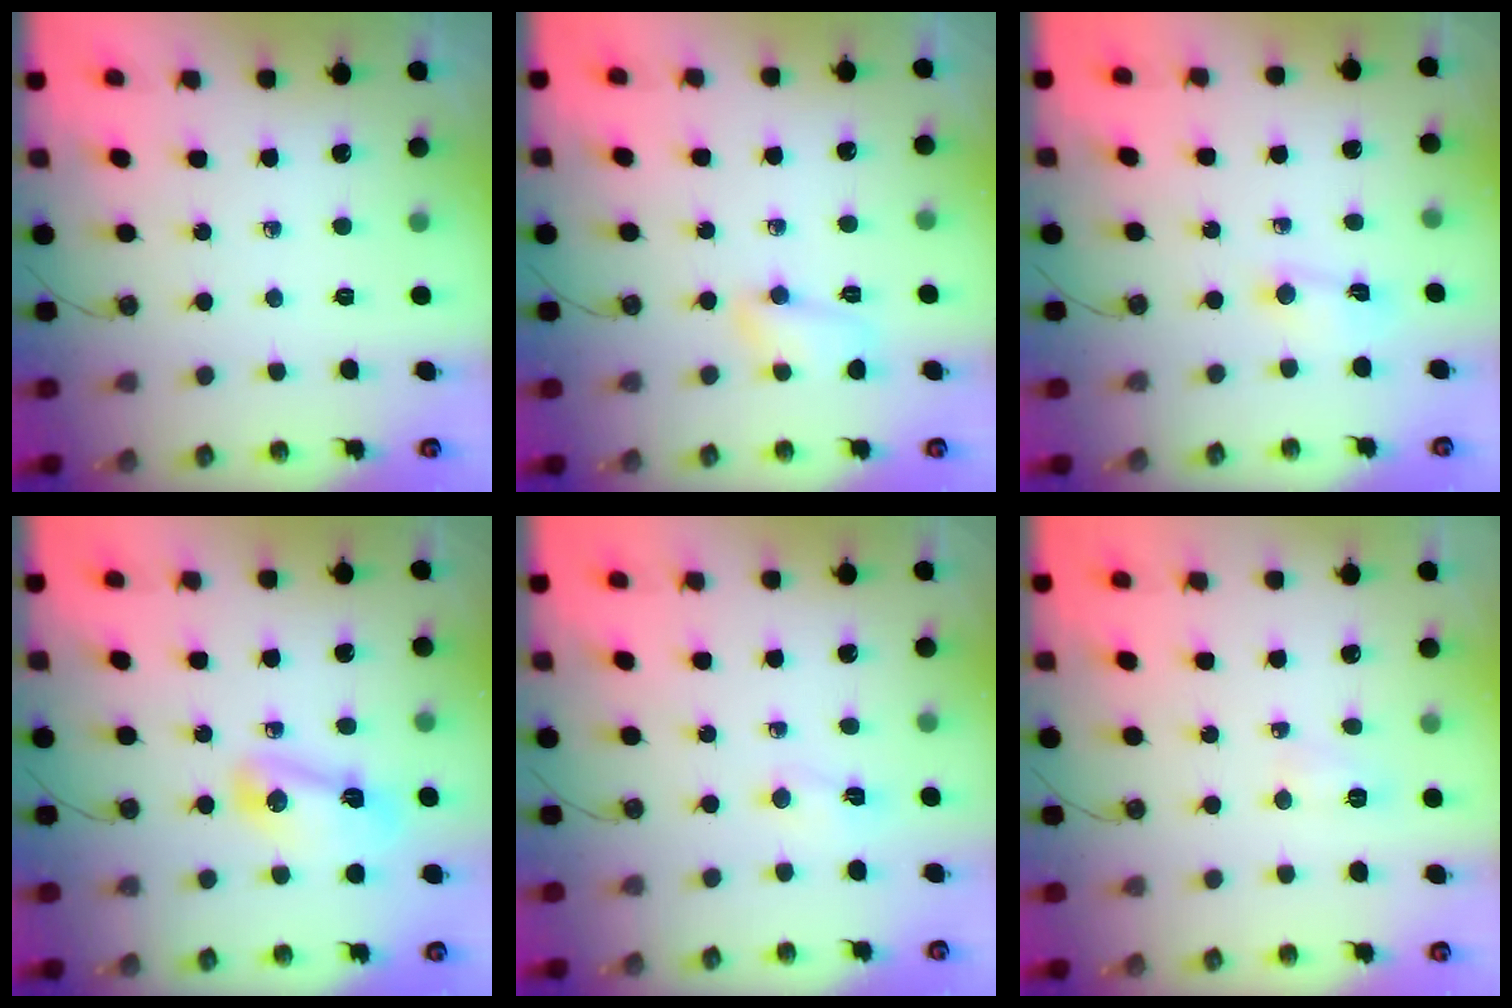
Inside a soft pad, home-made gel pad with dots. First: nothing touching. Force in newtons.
{"total": 8.2, "press": 5.7, "slide": 5.9}
{"total": 3.5, "press": 3.4, "slide": 0.6}
{"total": 6.9, "press": 6.9, "slide": 0.4}
{"total": 2.3, "press": 2.2, "slide": 0.7}
{"total": 3.5, "press": 3.2, "slide": 1.2}